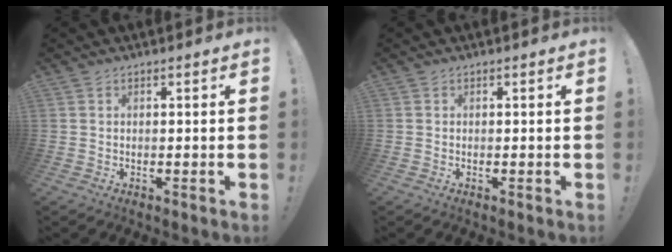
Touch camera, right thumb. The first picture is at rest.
{"total": 0.0}